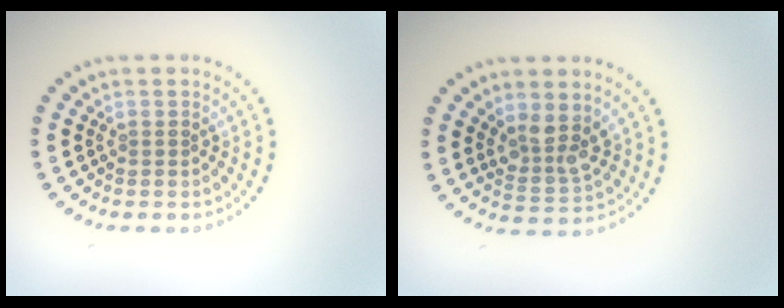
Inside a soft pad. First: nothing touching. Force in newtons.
{"total": 3.2, "press": 2.7, "slide": 1.7}